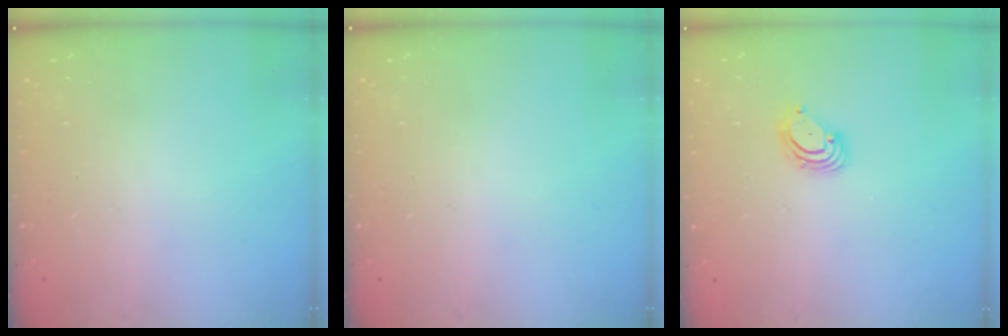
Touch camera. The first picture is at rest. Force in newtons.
{"total": 0.0}
{"total": 3.4, "press": 3.4, "slide": 0.2}